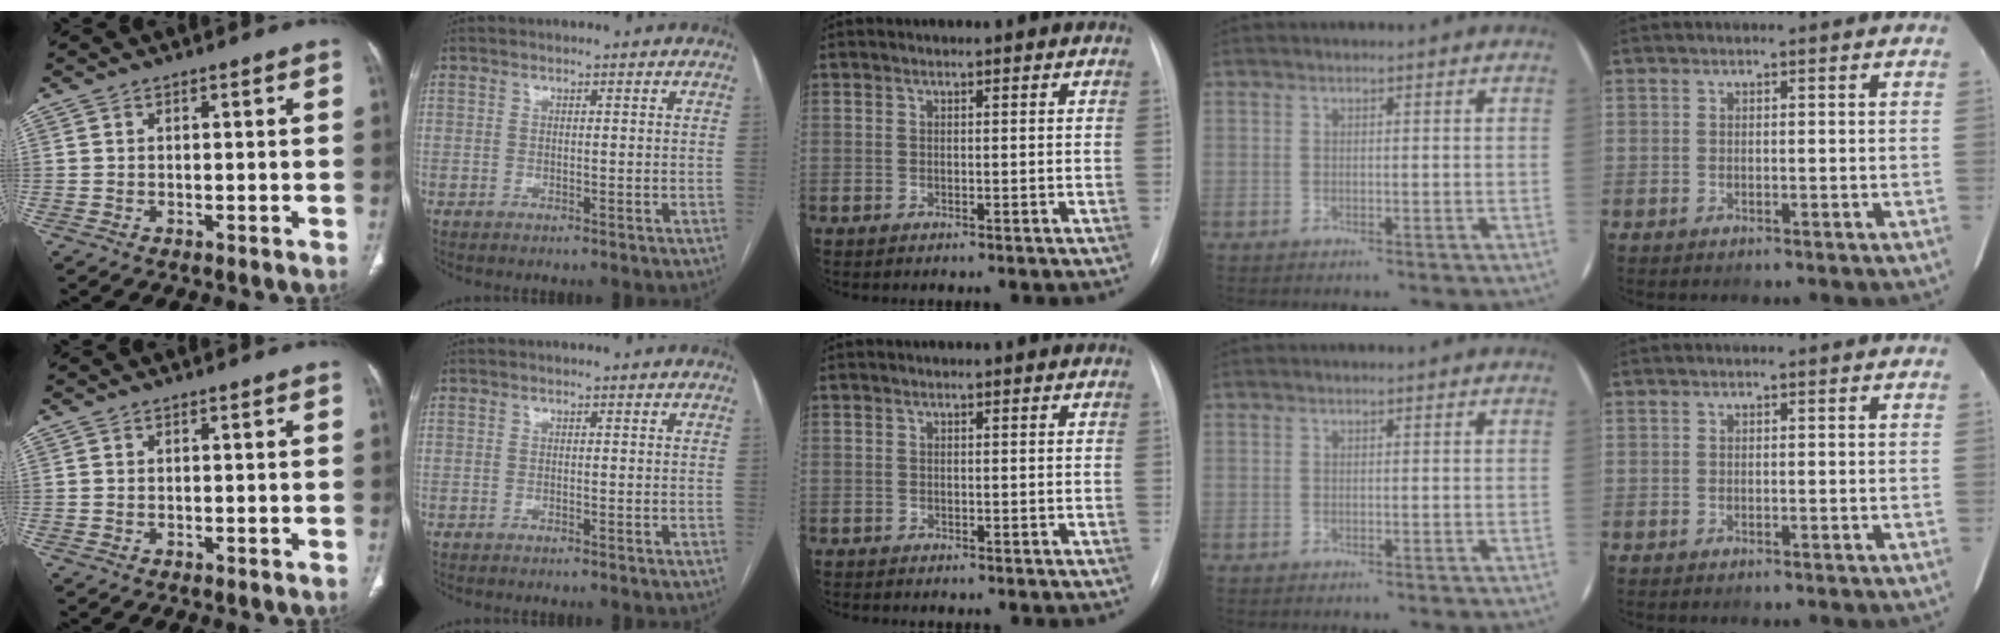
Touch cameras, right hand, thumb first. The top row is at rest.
{"middle": {"total": 1.5, "force": [-1.3, 0.7, 0.5], "torque": [-0.008, 0.002, -0.017]}}